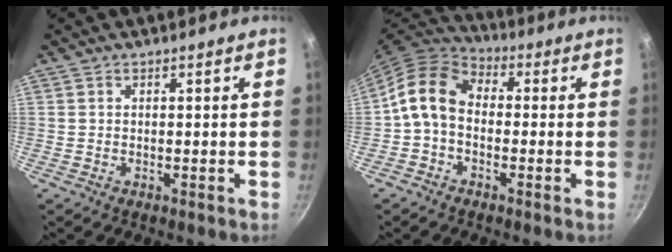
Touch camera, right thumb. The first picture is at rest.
{"total": 10.0, "force": [-1.0, 7.6, 6.5], "torque": [-0.107, 0.036, -0.040]}